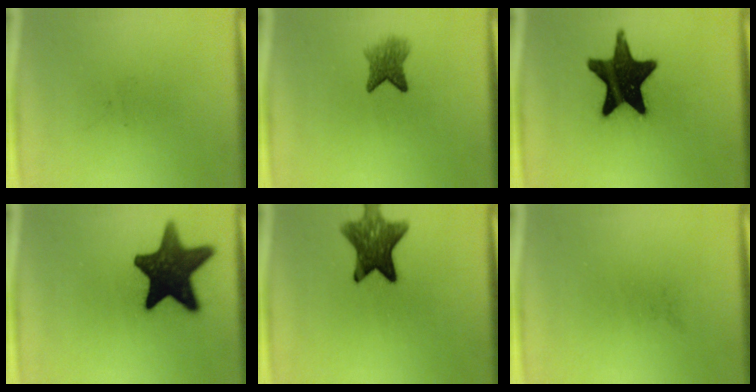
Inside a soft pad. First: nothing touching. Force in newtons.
{"total": 3.9}
{"total": 18.6}
{"total": 16.8}
{"total": 10.0}
{"total": 0.0}